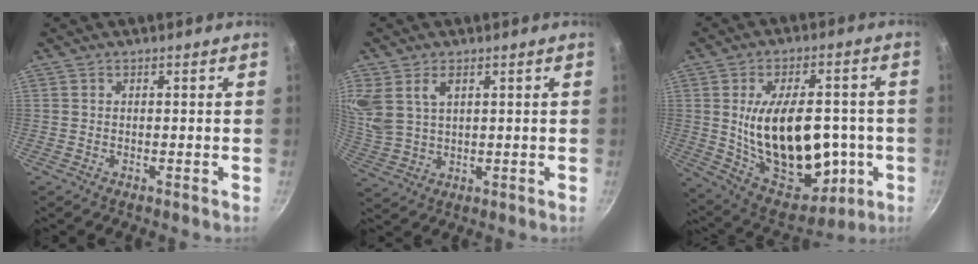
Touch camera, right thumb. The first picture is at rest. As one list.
[{"total": 9.7, "force": [3.8, 6.1, 6.5], "torque": [-0.157, -0.003, 0.088]}, {"total": 22.7, "force": [-1.8, 12.8, 18.7], "torque": [-0.281, 0.005, 0.007]}]